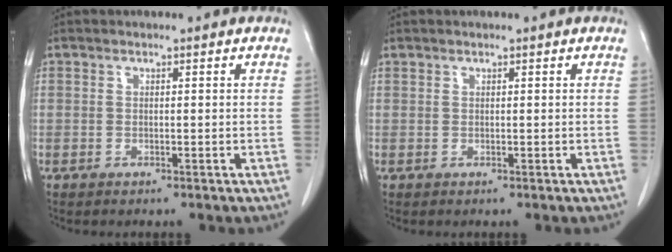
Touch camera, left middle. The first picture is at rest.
{"total": 0.0}